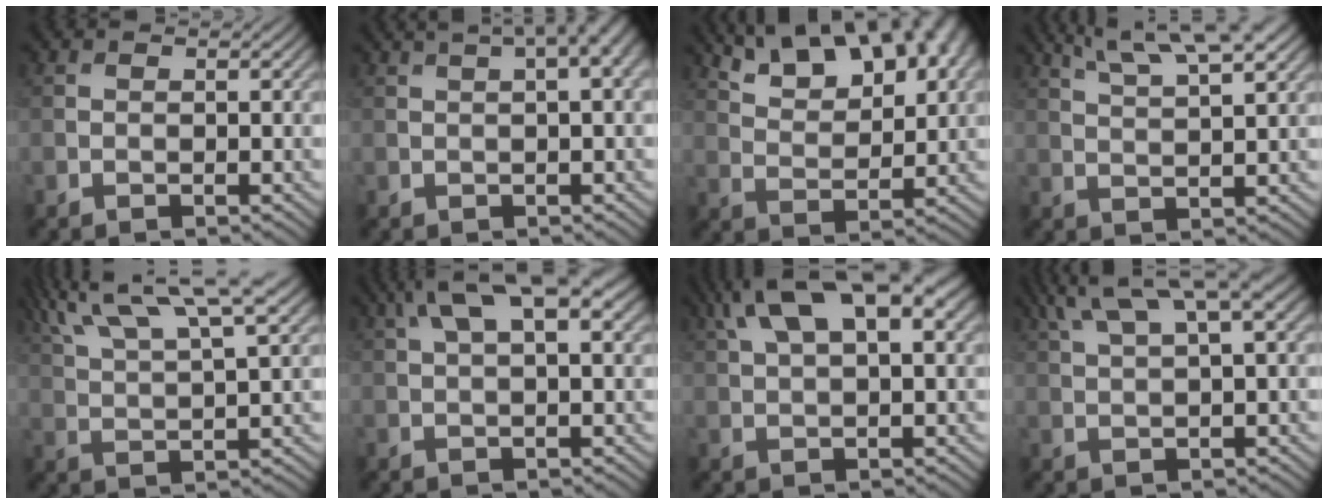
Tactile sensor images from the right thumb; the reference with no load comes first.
{"total": 4.9, "force": [1.8, 1.3, 4.4], "torque": [-0.055, 0.016, 0.024]}
{"total": 14.8, "force": [9.8, 5.7, 9.4], "torque": [-0.161, 0.026, 0.143]}
{"total": 8.4, "force": [5.8, 1.8, 5.8], "torque": [-0.090, 0.016, 0.093]}
{"total": 11.8, "force": [7.9, 2.9, 8.3], "torque": [-0.165, 0.026, 0.128]}
{"total": 9.8, "force": [4.6, 3.7, 7.8], "torque": [-0.146, 0.020, 0.078]}
{"total": 14.1, "force": [7.0, 6.1, 10.7], "torque": [-0.205, 0.026, 0.115]}
{"total": 8.2, "force": [5.0, 1.8, 6.3], "torque": [-0.117, 0.025, 0.095]}